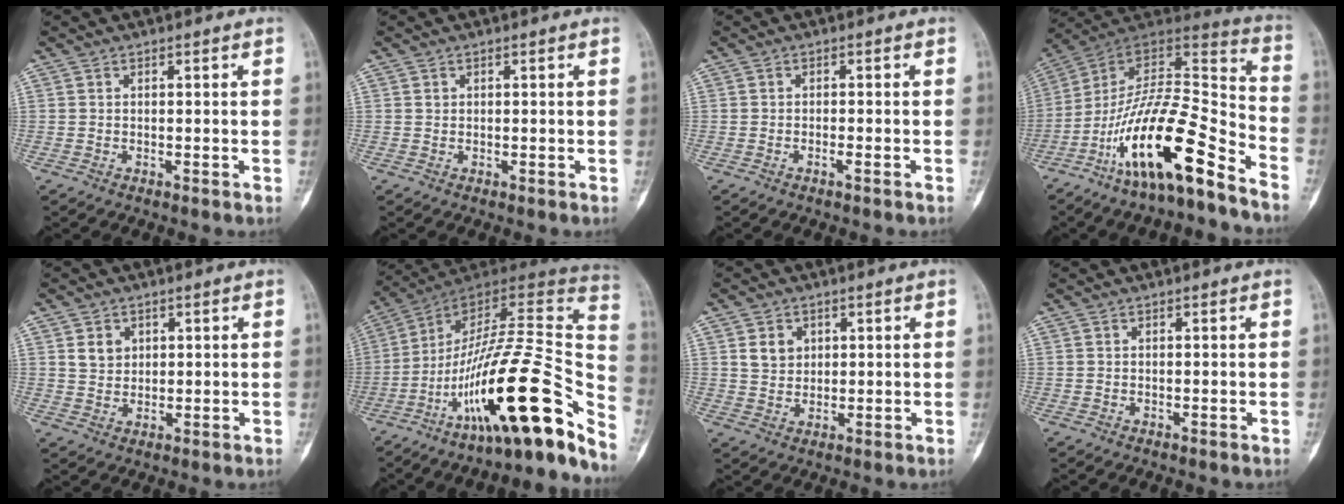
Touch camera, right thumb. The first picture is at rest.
{"total": 0.6, "force": [0.2, 0.5, 0.2], "torque": [0.001, 0.002, 0.004]}
{"total": 1.1, "force": [-0.7, 0.1, 0.9], "torque": [-0.021, 0.003, -0.012]}
{"total": 20.5, "force": [-12.7, 4.6, 15.5], "torque": [-0.283, 0.089, -0.220]}
{"total": 3.7, "force": [1.4, 3.0, 1.6], "torque": [-0.010, -0.009, 0.028]}
{"total": 31.0, "force": [-15.2, 6.6, 26.2], "torque": [-0.355, 0.074, -0.242]}
{"total": 4.3, "force": [1.5, 3.5, 1.9], "torque": [-0.013, -0.008, 0.030]}
{"total": 0.0}